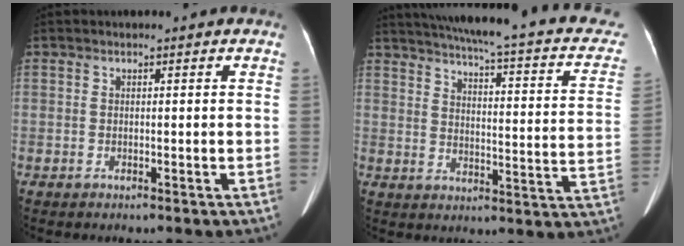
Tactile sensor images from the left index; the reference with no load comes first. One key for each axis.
{"total": 24.5, "fx": 19.5, "fy": 4.3, "fz": 14.3, "tx": -0.204, "ty": -0.010, "tz": 0.225}